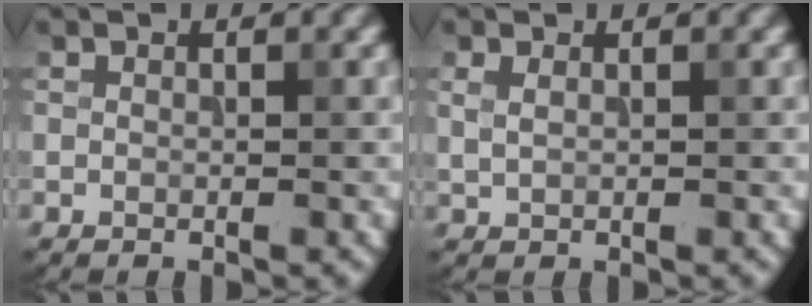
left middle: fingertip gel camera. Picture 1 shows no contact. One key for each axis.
{"total": 1.1, "fx": 0.5, "fy": 0.6, "fz": 0.8, "tx": -0.020, "ty": -0.001, "tz": 0.013}